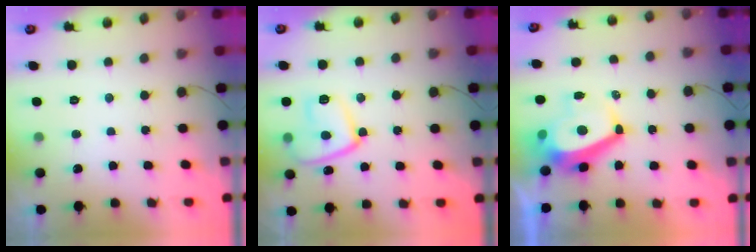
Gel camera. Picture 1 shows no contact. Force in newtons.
{"total": 13.1, "press": 13.1, "slide": 1.2}
{"total": 10.2, "press": 10.1, "slide": 1.4}